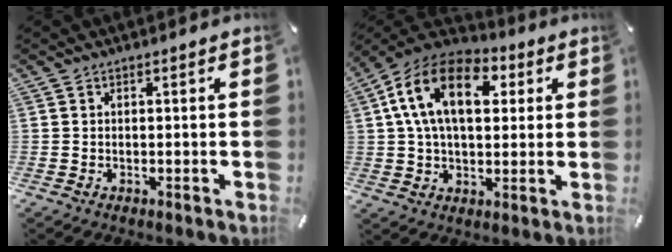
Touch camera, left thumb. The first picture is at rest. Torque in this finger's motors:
{"motor_torque": [0.63, 1.66, 1.55, -1.22, 0.72]}